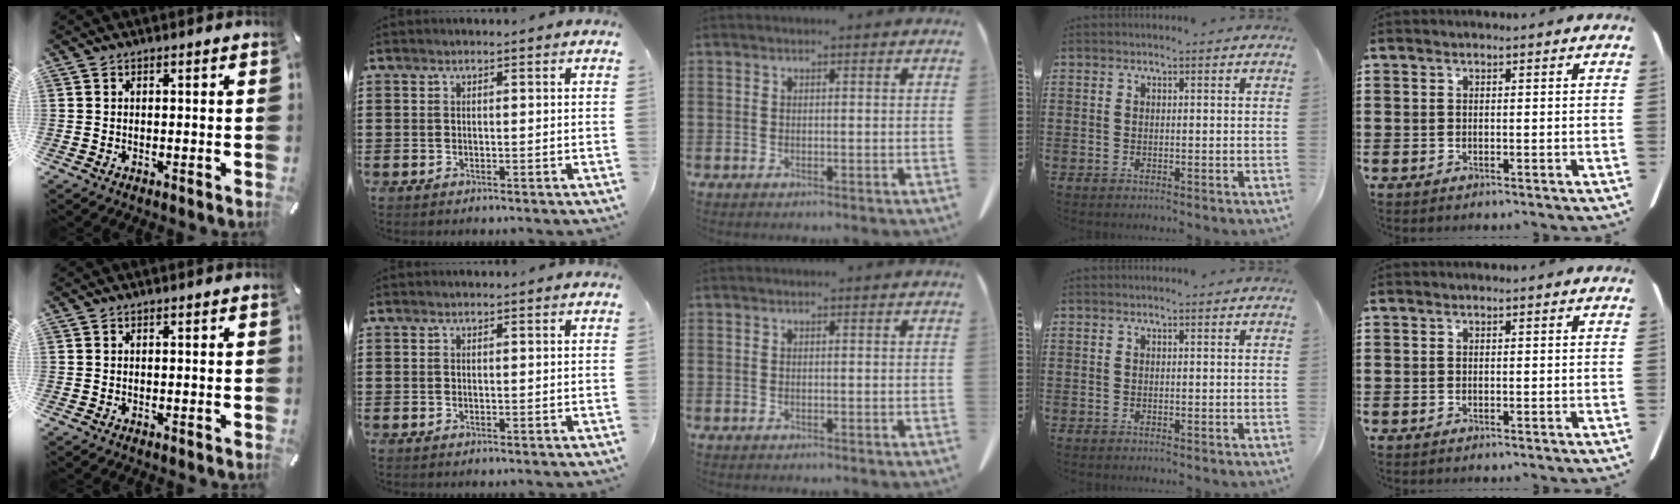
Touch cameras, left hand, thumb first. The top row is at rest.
{}